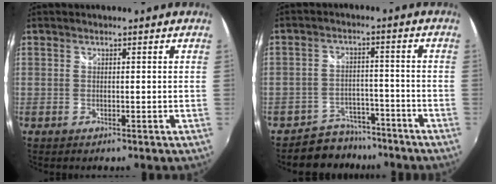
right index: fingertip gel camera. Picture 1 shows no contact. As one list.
[{"total": 7.5, "force": [-6.2, 4.1, 0.1], "torque": [-0.013, 0.024, -0.092]}]